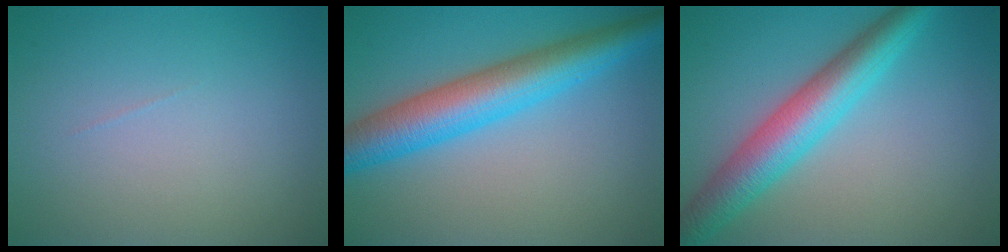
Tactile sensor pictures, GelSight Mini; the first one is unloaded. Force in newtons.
{"total": 7.4, "press": 7.4, "slide": 0.1}
{"total": 6.5, "press": 6.5, "slide": 0.1}